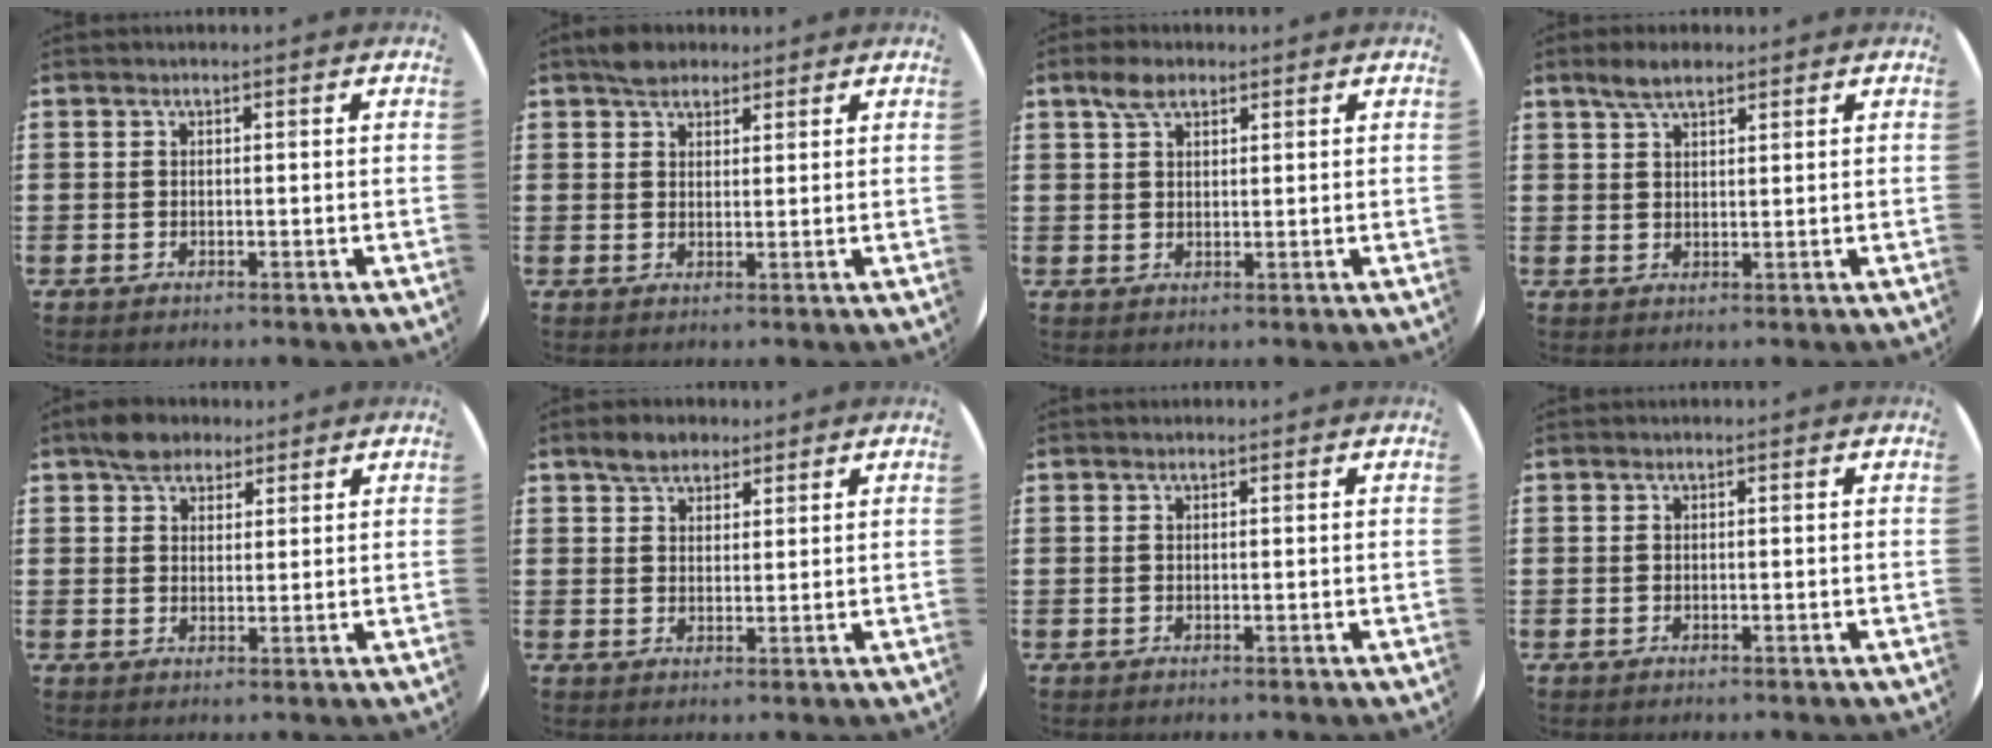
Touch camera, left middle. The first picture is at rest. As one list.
[{"total": 2.9, "force": [2.5, 1.4, 0.3], "torque": [-0.004, 0.004, 0.048]}, {"total": 3.5, "force": [2.5, 1.8, 1.8], "torque": [-0.031, 0.004, 0.043]}, {"total": 3.6, "force": [2.9, 1.2, 1.8], "torque": [-0.032, 0.003, 0.051]}, {"total": 3.9, "force": [3.2, 2.2, 0.8], "torque": [-0.018, 0.007, 0.060]}, {"total": 3.4, "force": [2.9, 1.7, 0.7], "torque": [-0.012, 0.005, 0.054]}, {"total": 0.0}, {"total": 0.0}]